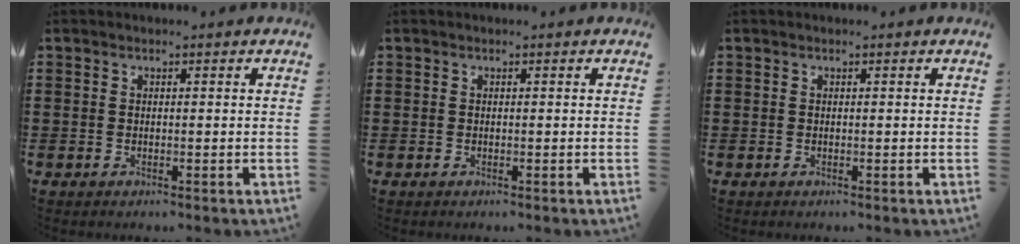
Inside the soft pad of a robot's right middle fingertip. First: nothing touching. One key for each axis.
{"total": 0.0}
{"total": 0.0}